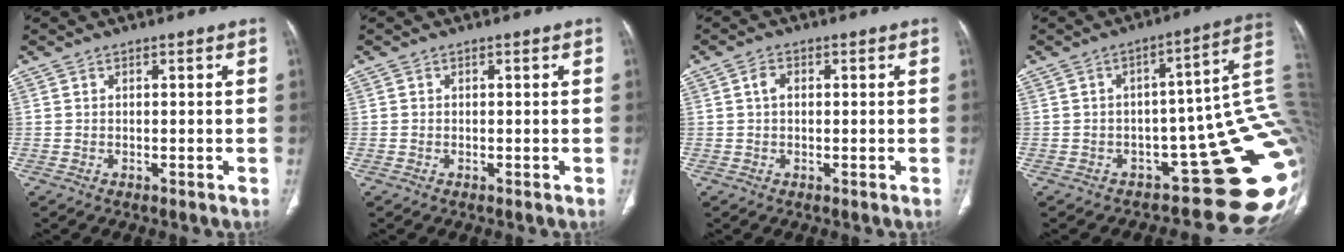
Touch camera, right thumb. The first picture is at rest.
{"total": 0.0}
{"total": 2.1, "force": [0.3, 1.5, 1.5], "torque": [-0.029, 0.007, 0.006]}
{"total": 20.8, "force": [-3.4, 9.3, 18.3], "torque": [-0.129, 0.053, -0.034]}